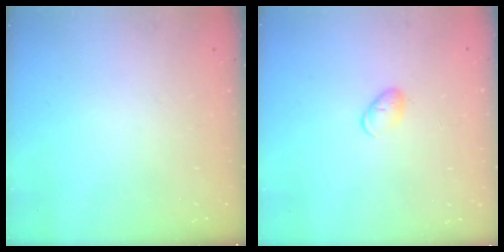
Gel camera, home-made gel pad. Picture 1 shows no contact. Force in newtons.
{"total": 5.2, "press": 5.2, "slide": 0.6}